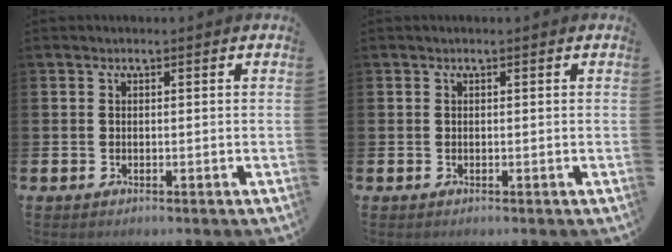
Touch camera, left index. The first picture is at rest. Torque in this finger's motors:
{"motor_torque": [0.37, -0.31, 0.12, 0.00]}